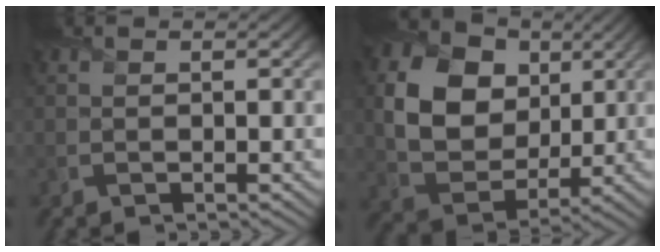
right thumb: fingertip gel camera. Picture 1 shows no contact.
{"total": 12.1, "force": [2.8, 9.2, 7.3], "torque": [-0.168, -0.002, 0.044]}